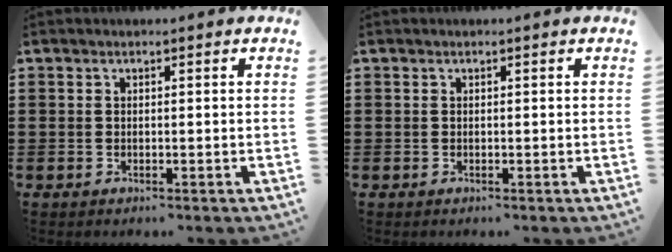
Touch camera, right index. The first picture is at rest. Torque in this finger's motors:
{"motor_torque": [-0.05, 0.05, 0.00, 0.00]}